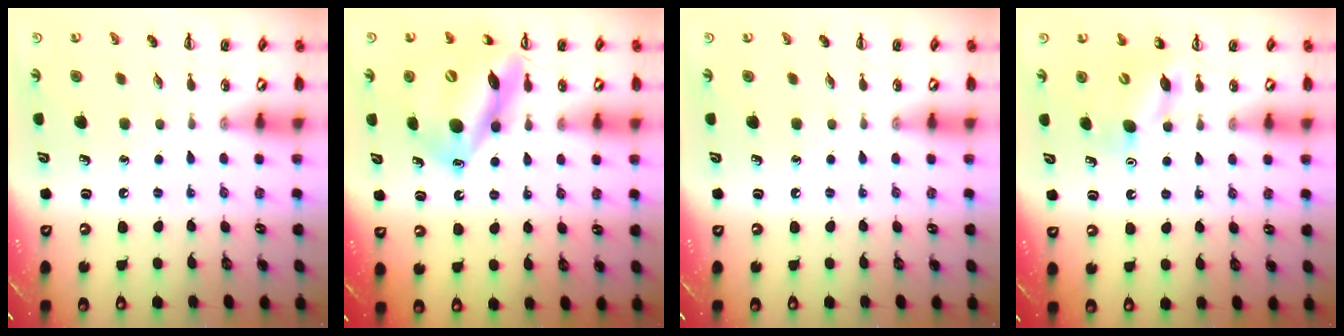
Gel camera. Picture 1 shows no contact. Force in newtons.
{"total": 14.9, "press": 14.3, "slide": 4.2}
{"total": 0.0}
{"total": 7.6, "press": 7.4, "slide": 1.5}